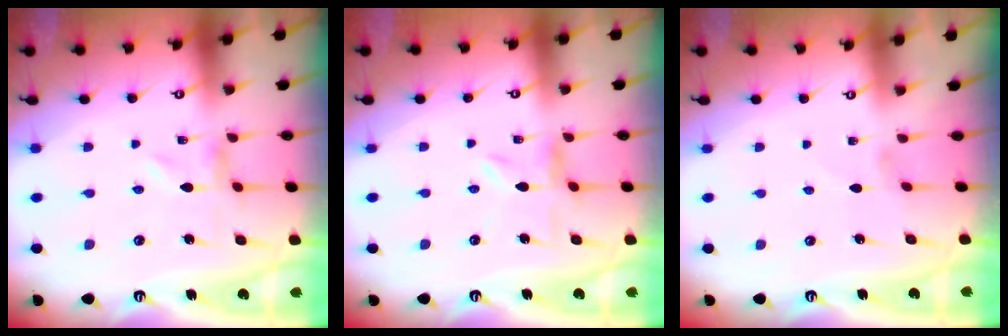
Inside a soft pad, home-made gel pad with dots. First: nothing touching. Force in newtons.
{"total": 2.5, "press": 2.5, "slide": 0.3}
{"total": 1.1, "press": 1.1, "slide": 0.1}